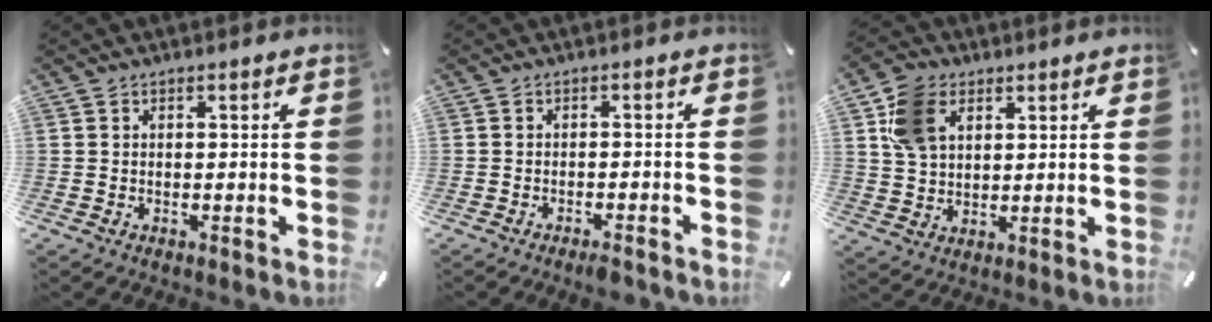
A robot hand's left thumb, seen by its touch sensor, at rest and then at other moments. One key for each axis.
{"total": 2.5, "fx": -2.1, "fy": 0.5, "fz": 1.2, "tx": -0.019, "ty": 0.009, "tz": -0.038}
{"total": 9.8, "fx": 3.9, "fy": 7.1, "fz": 5.4, "tx": -0.133, "ty": 0.015, "tz": 0.078}